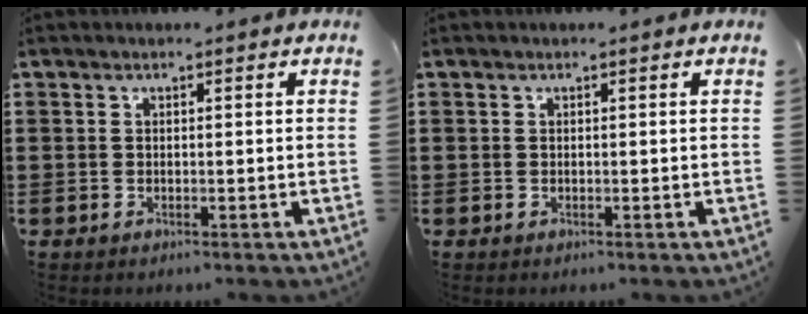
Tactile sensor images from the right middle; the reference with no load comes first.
{"total": 0.0}